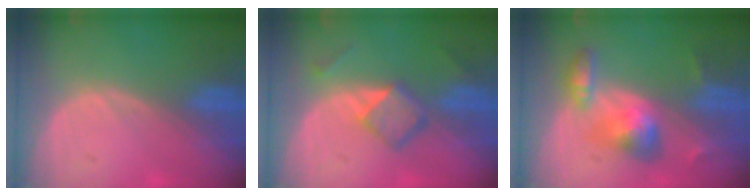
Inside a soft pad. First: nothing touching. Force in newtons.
{"total": 5.1, "press": 4.7, "slide": 1.9}
{"total": 6.0, "press": 6.0, "slide": 0.8}